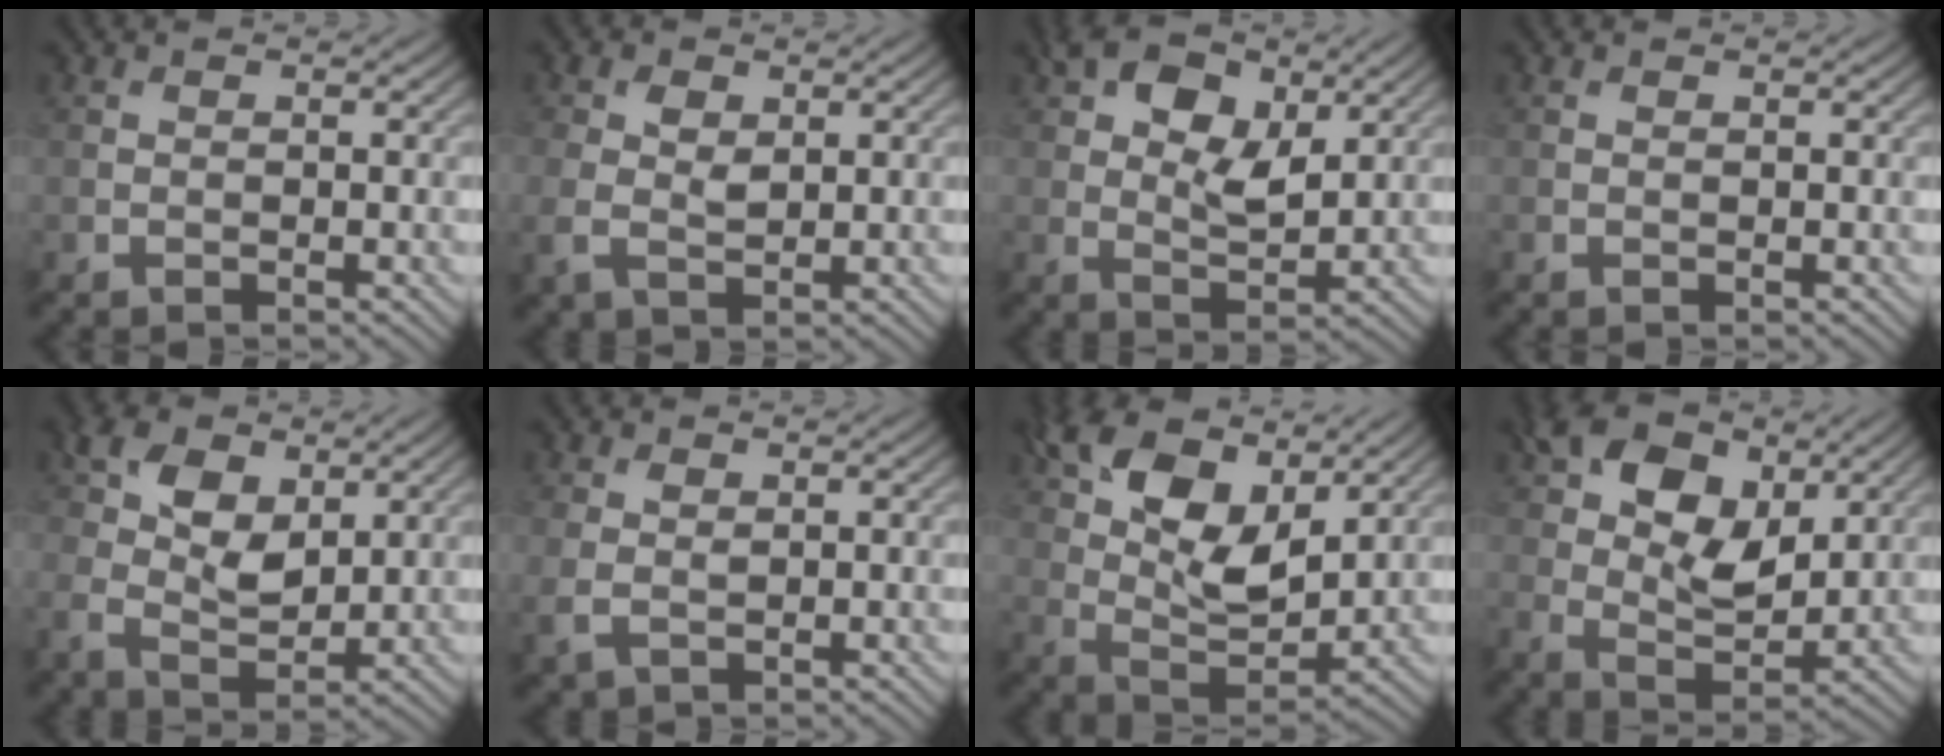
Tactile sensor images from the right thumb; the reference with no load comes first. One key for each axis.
{"total": 3.5, "fx": 0.7, "fy": 2.3, "fz": 2.5, "tx": -0.061, "ty": -0.001, "tz": 0.014}
{"total": 8.1, "fx": 3.6, "fy": 4.6, "fz": 5.6, "tx": -0.110, "ty": 0.002, "tz": 0.063}
{"total": 0.0}
{"total": 7.2, "fx": 2.4, "fy": 4.6, "fz": 4.9, "tx": -0.111, "ty": -0.003, "tz": 0.043}
{"total": 3.0, "fx": 0.2, "fy": 2.1, "fz": 2.2, "tx": -0.057, "ty": -0.004, "tz": 0.007}
{"total": 11.7, "fx": 5.9, "fy": 6.1, "fz": 8.0, "tx": -0.185, "ty": 0.007, "tz": 0.118}
{"total": 10.1, "fx": 4.3, "fy": 6.2, "fz": 6.8, "tx": -0.142, "ty": 0.003, "tz": 0.072}